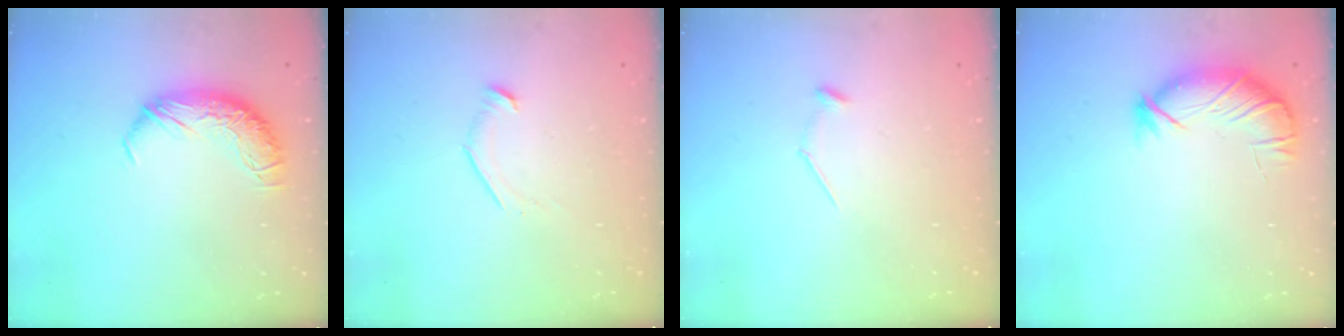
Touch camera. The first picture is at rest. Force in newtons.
{"total": 6.7, "press": 6.7, "slide": 0.7}
{"total": 7.9, "press": 7.9, "slide": 0.7}
{"total": 3.9, "press": 3.6, "slide": 1.6}